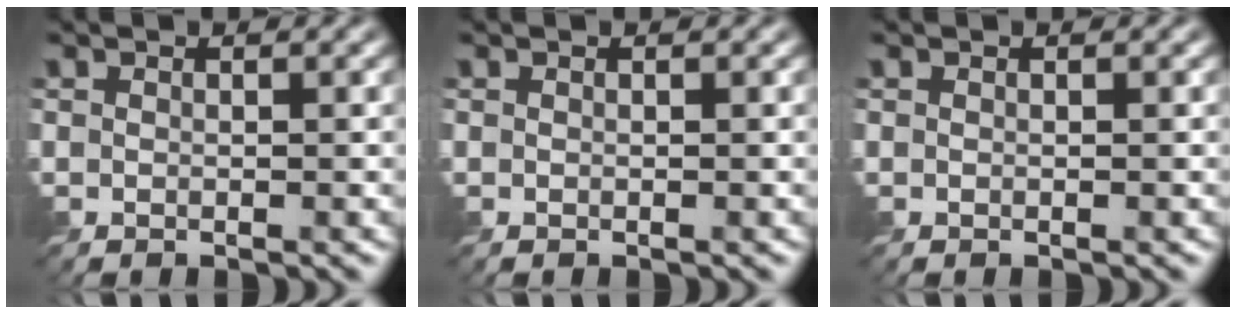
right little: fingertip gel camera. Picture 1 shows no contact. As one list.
[{"total": 0.0}, {"total": 0.0}]